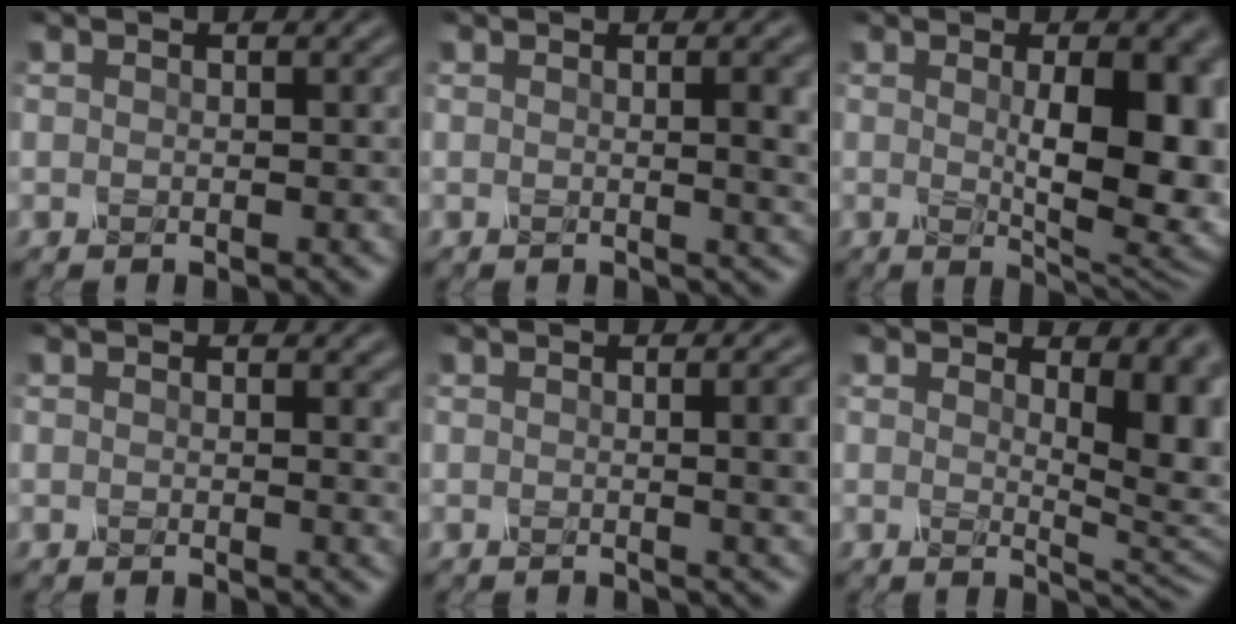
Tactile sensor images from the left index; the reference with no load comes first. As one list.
[{"total": 4.6, "force": [0.6, 1.5, 4.3], "torque": [-0.036, 0.003, 0.010]}, {"total": 8.9, "force": [0.3, 2.7, 8.4], "torque": [-0.115, -0.007, 0.012]}, {"total": 1.4, "force": [0.8, 0.5, 1.0], "torque": [-0.004, 0.000, 0.012]}, {"total": 5.8, "force": [0.5, 2.3, 5.3], "torque": [-0.025, 0.009, 0.005]}, {"total": 6.9, "force": [1.7, 2.8, 6.1], "torque": [-0.056, -0.007, 0.030]}]